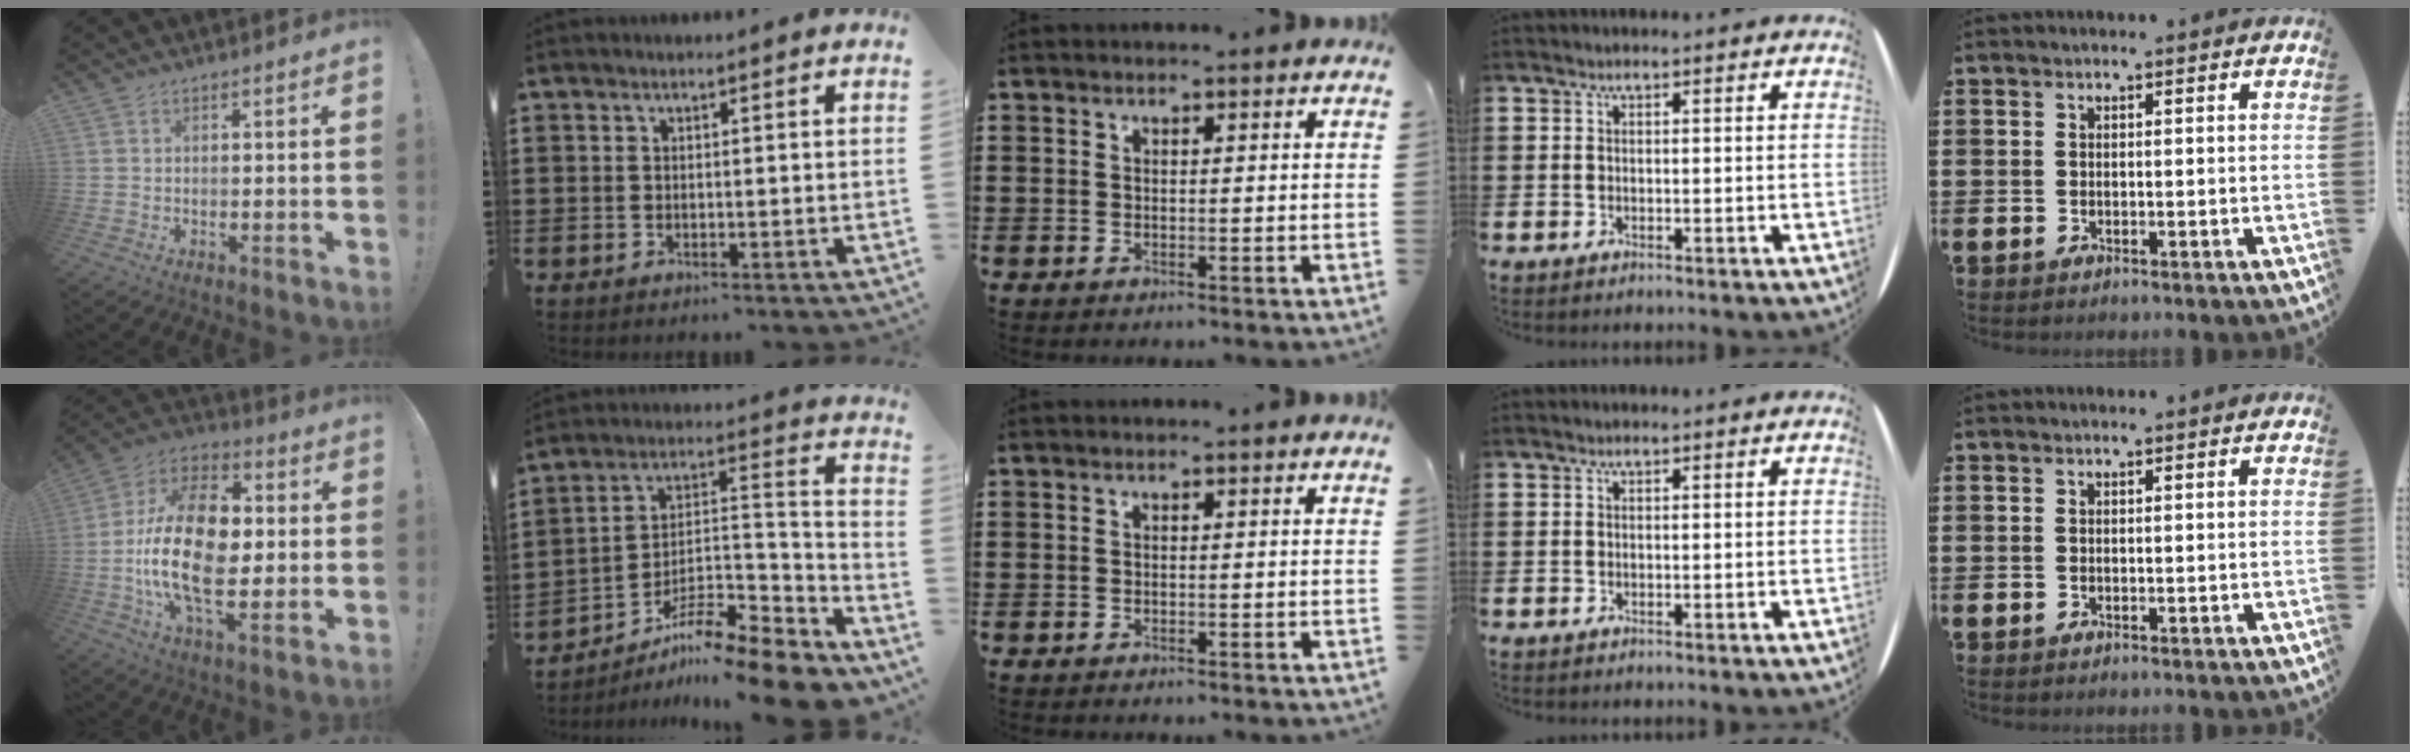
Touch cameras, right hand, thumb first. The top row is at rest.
{"thumb": {"total": 23.8, "force": [-2.0, 13.1, 19.8], "torque": [-0.374, 0.009, -0.031]}, "index": {"total": 10.4, "force": [-9.0, 1.6, 5.0], "torque": [-0.077, 0.018, -0.178]}}